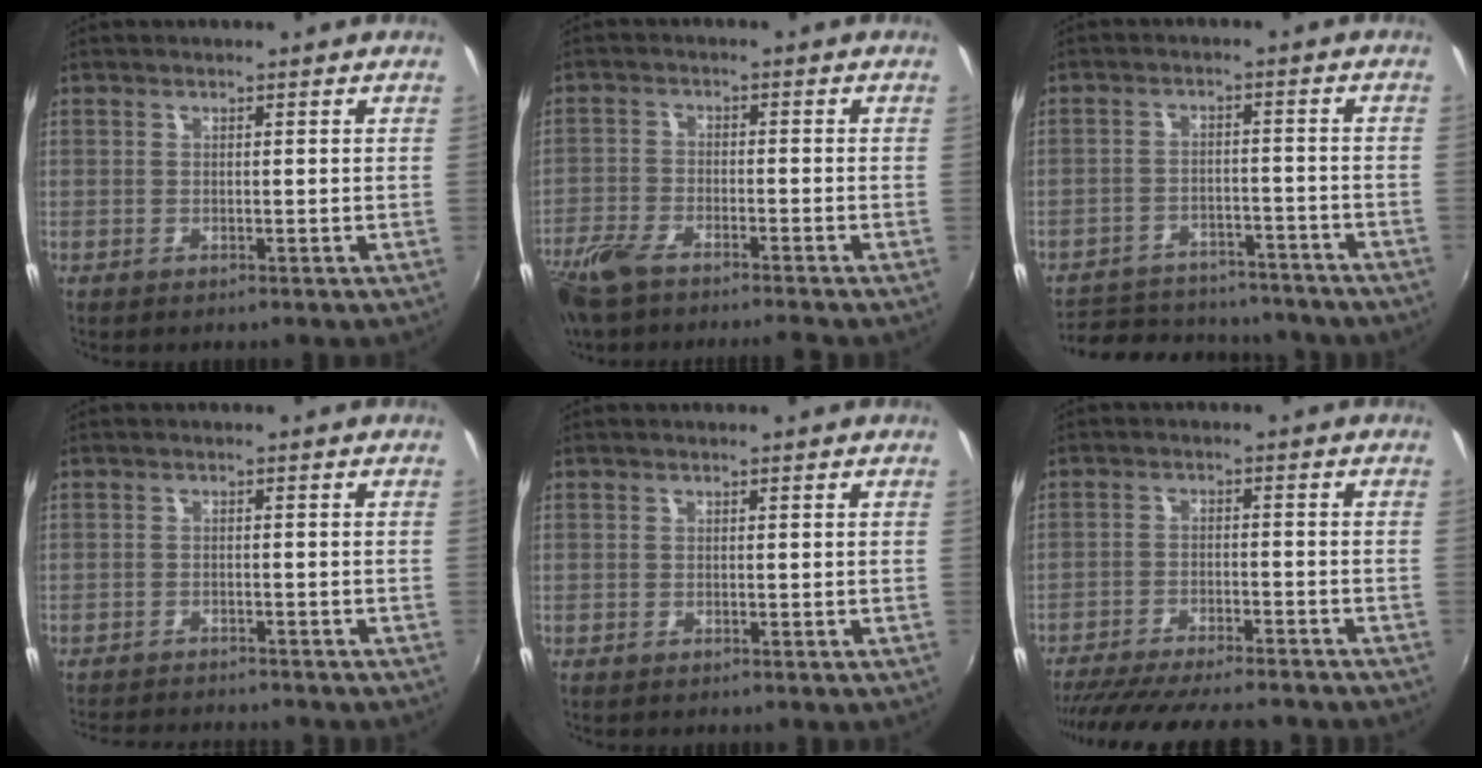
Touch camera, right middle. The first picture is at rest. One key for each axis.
{"total": 9.7, "fx": -7.9, "fy": 2.0, "fz": 5.2, "tx": -0.138, "ty": -0.031, "tz": -0.150}
{"total": 21.9, "fx": -18.5, "fy": 8.1, "fz": 8.5, "tx": -0.177, "ty": 0.006, "tz": -0.236}
{"total": 9.0, "fx": -8.3, "fy": 1.6, "fz": 3.0, "tx": -0.075, "ty": -0.013, "tz": -0.125}
{"total": 0.0}
{"total": 20.0, "fx": -17.4, "fy": 3.8, "fz": 9.1, "tx": -0.175, "ty": -0.024, "tz": -0.256}